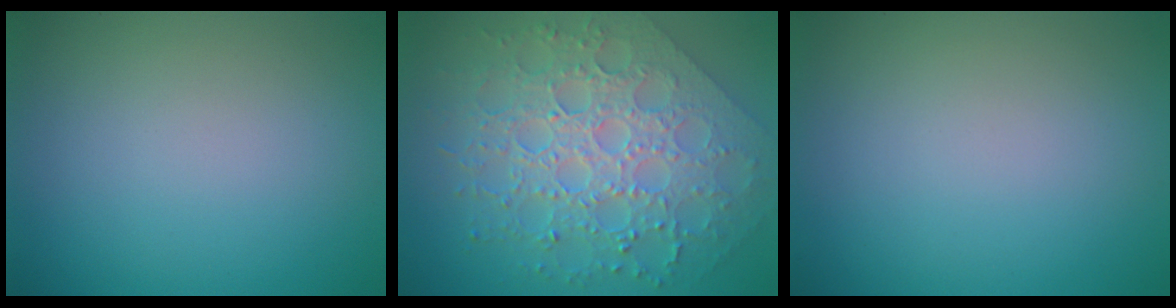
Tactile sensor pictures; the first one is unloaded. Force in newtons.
{"total": 8.4, "press": 6.1, "slide": 5.8}
{"total": 0.0}